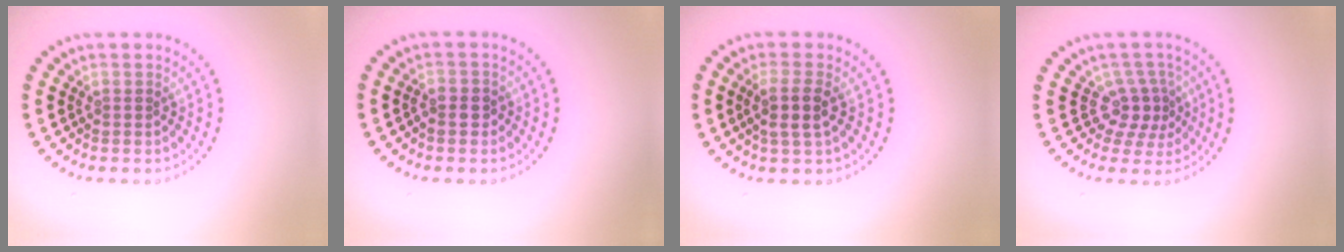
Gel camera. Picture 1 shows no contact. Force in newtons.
{"total": 1.2, "press": 1.1, "slide": 0.5}
{"total": 2.5, "press": 2.2, "slide": 1.1}
{"total": 2.9, "press": 2.1, "slide": 2.0}